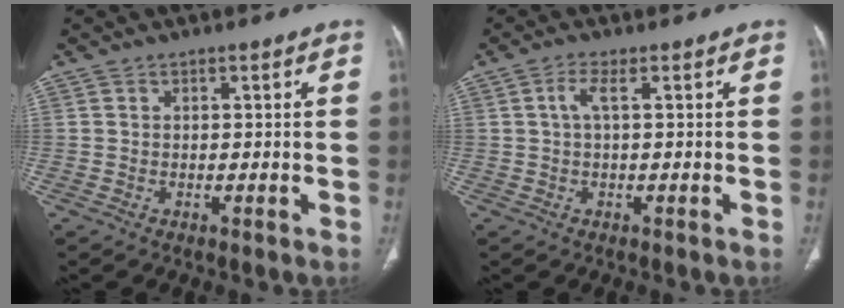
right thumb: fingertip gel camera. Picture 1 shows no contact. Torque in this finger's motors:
{"motor_torque": [-0.33, 0.45, -0.09, 0.16, 0.08]}